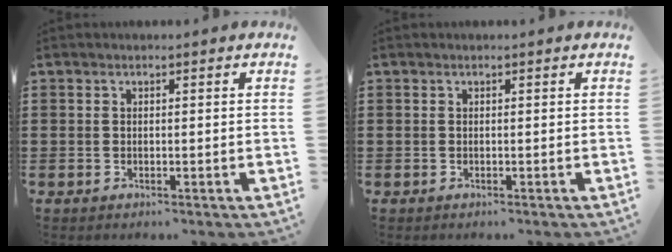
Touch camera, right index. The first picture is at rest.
{"total": 0.0}